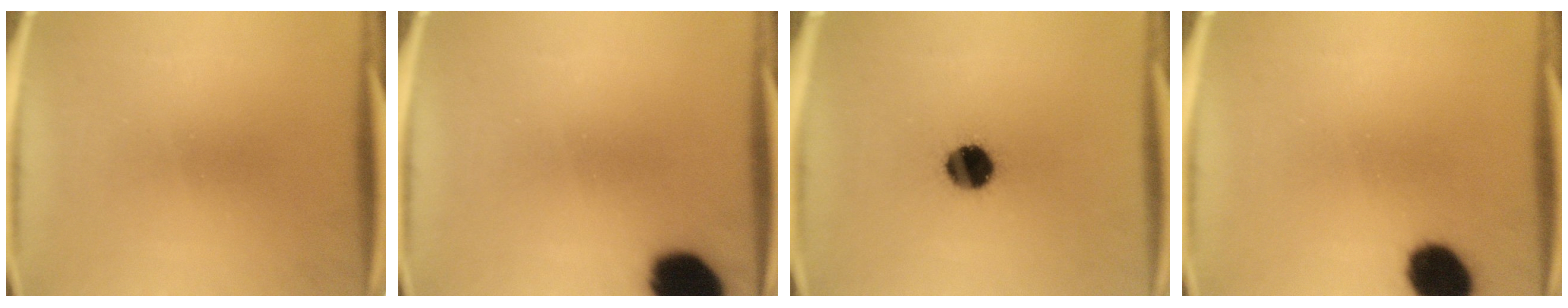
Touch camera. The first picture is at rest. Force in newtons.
{"total": 14.7}
{"total": 9.7}
{"total": 10.5}